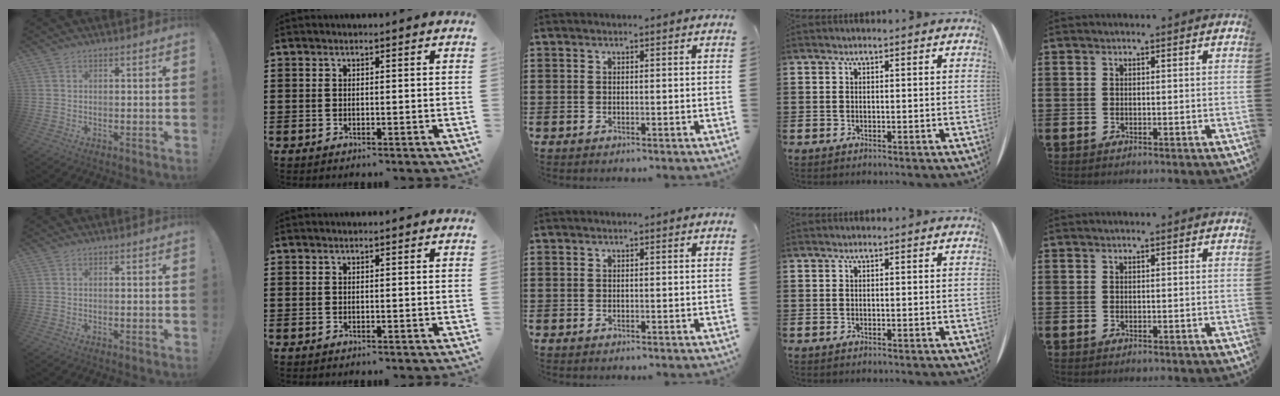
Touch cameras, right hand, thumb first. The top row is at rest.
{}